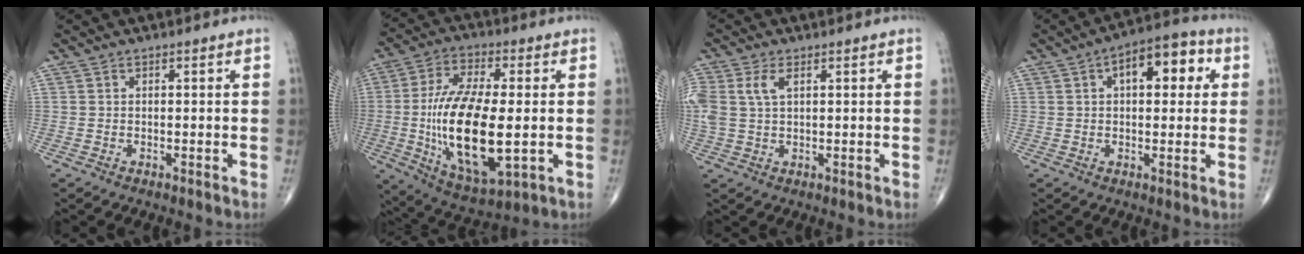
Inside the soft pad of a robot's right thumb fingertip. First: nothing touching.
{"total": 21.0, "force": [-1.9, 8.6, 19.1], "torque": [-0.368, -0.010, -0.022]}
{"total": 5.6, "force": [1.8, 2.9, 4.4], "torque": [-0.119, 0.012, 0.040]}
{"total": 10.8, "force": [3.1, 5.5, 8.8], "torque": [-0.095, 0.021, 0.037]}